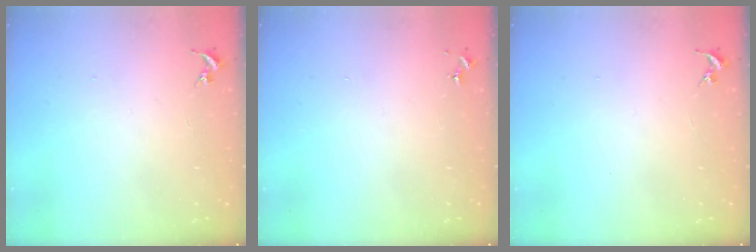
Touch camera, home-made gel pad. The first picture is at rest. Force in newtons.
{"total": 0.0}
{"total": 0.0}